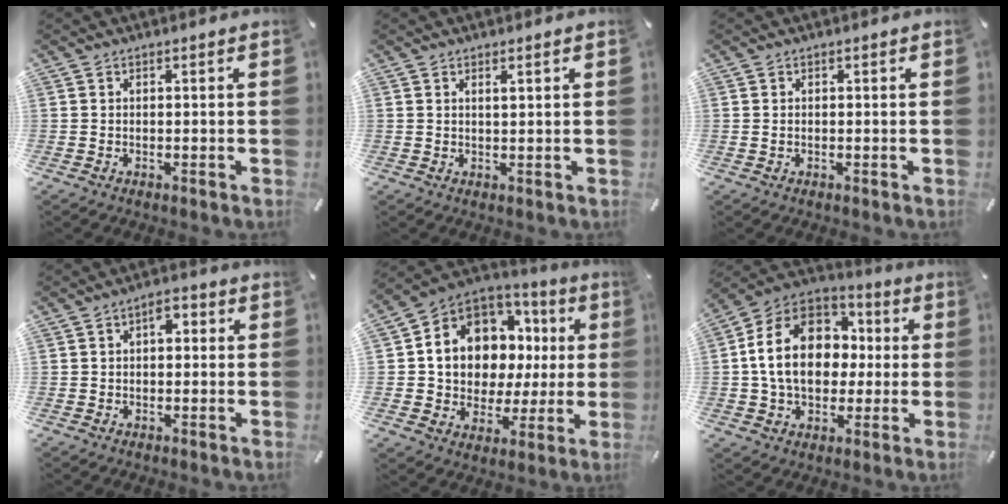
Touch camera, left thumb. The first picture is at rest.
{"total": 1.5, "force": [0.8, 0.2, 1.2], "torque": [-0.024, 0.000, 0.012]}
{"total": 0.5, "force": [0.0, 0.3, 0.5], "torque": [-0.009, 0.002, 0.000]}
{"total": 3.9, "force": [0.1, 2.7, 2.8], "torque": [-0.032, 0.006, -0.008]}
{"total": 11.5, "force": [3.7, 9.6, 5.1], "torque": [-0.099, -0.047, 0.075]}
{"total": 19.2, "force": [1.0, 14.9, 12.2], "torque": [-0.252, 0.014, 0.017]}